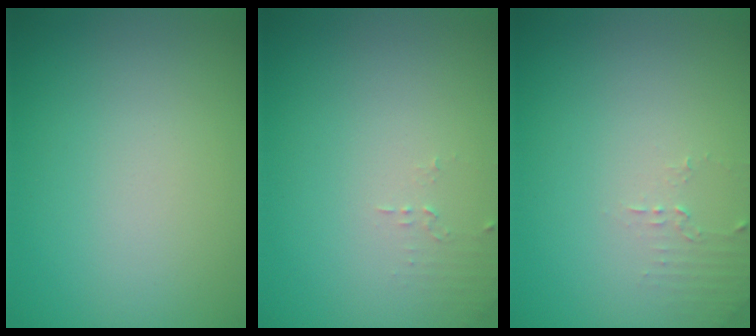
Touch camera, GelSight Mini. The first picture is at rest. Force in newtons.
{"total": 0.9, "press": 0.9, "slide": 0.3}
{"total": 1.2, "press": 1.2, "slide": 0.4}